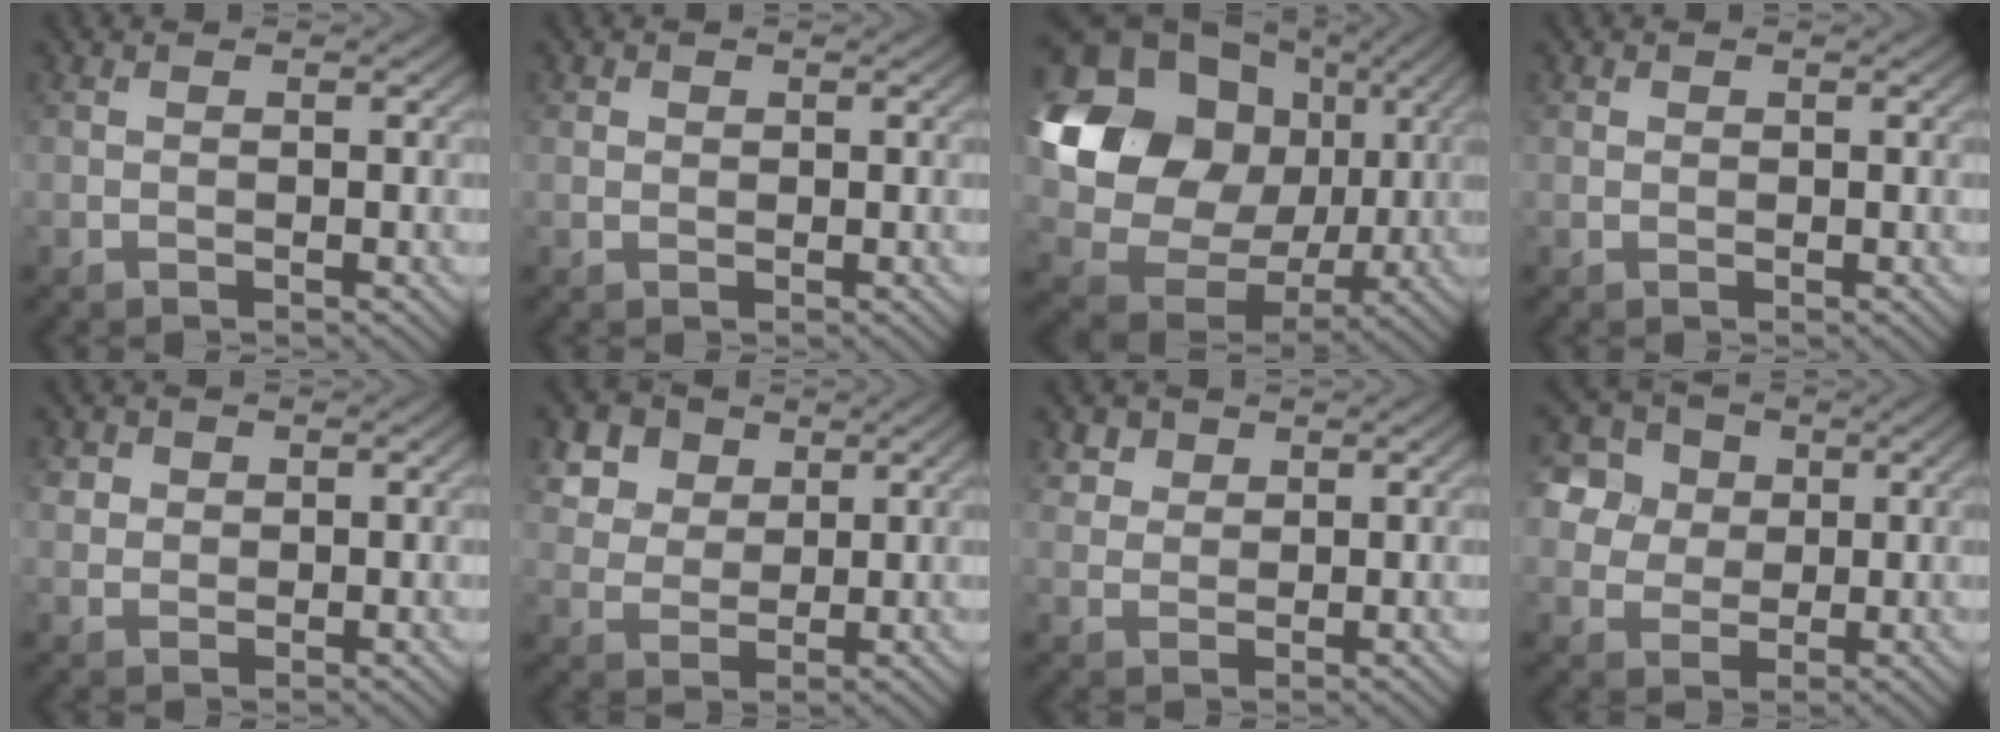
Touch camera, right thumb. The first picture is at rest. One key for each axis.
{"total": 0.9, "fx": 0.3, "fy": 0.8, "fz": 0.2, "tx": -0.003, "ty": -0.003, "tz": 0.006}
{"total": 19.2, "fx": 4.2, "fy": 15.7, "fz": 10.1, "tx": -0.248, "ty": 0.010, "tz": 0.089}
{"total": 0.6, "fx": 0.2, "fy": 0.5, "fz": 0.1, "tx": -0.001, "ty": -0.003, "tz": 0.004}
{"total": 2.1, "fx": 0.9, "fy": 1.8, "fz": 0.6, "tx": -0.018, "ty": -0.008, "tz": 0.019}
{"total": 6.9, "fx": 3.9, "fy": 4.9, "fz": 3.0, "tx": -0.101, "ty": -0.009, "tz": 0.079}
{"total": 2.7, "fx": 1.8, "fy": 1.8, "fz": 0.8, "tx": -0.022, "ty": -0.010, "tz": 0.048}
{"total": 9.2, "fx": 3.3, "fy": 7.5, "fz": 4.1, "tx": -0.126, "ty": 0.025, "tz": 0.057}